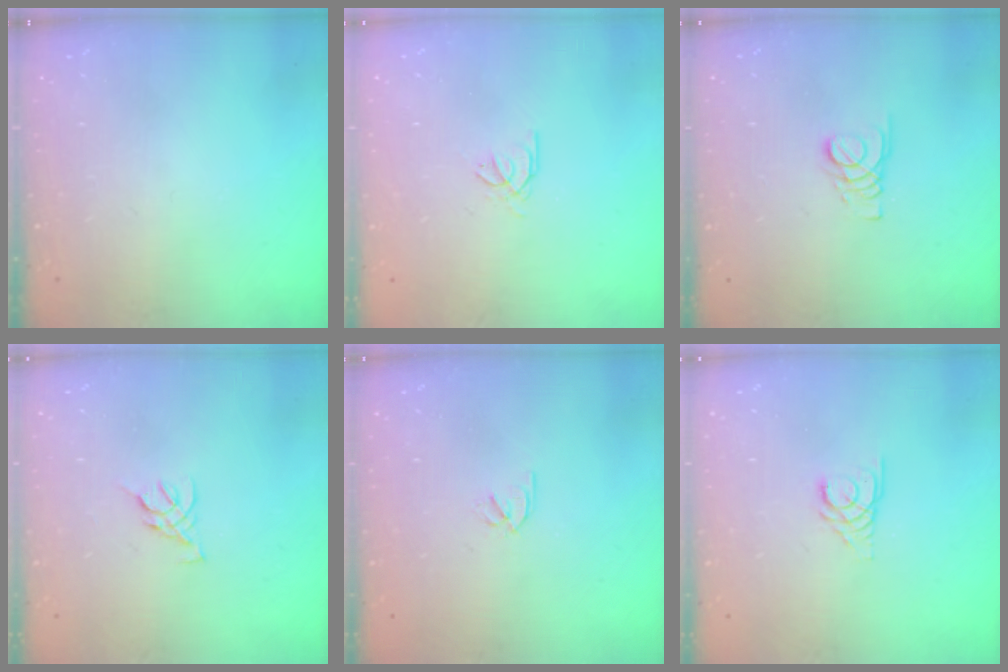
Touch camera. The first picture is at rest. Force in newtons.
{"total": 0.7, "press": 0.6, "slide": 0.4}
{"total": 1.8, "press": 1.7, "slide": 0.1}
{"total": 3.6, "press": 3.5, "slide": 0.8}
{"total": 1.8, "press": 1.7, "slide": 0.5}
{"total": 2.7, "press": 2.7, "slide": 0.3}